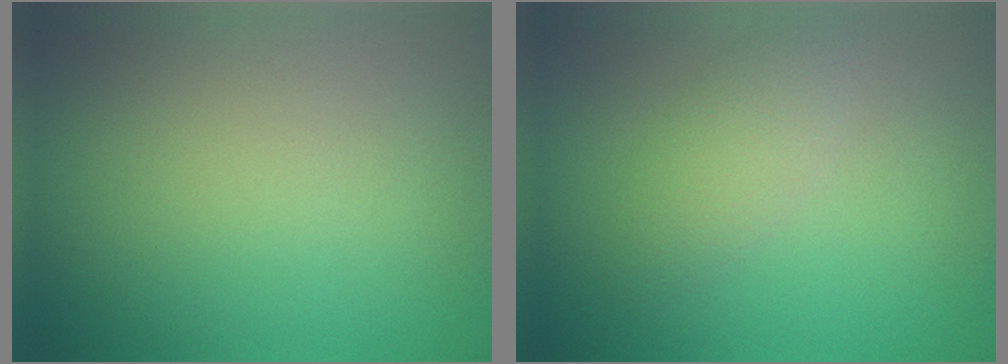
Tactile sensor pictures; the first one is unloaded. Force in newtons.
{"total": 2.4, "press": 2.4, "slide": 0.0}